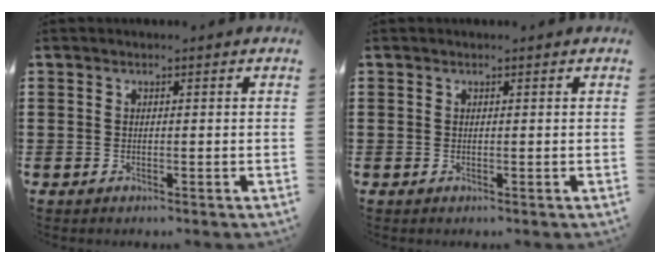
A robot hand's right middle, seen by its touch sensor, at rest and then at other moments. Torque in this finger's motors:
{"motor_torque": [0.00, 0.00, 0.00, 0.00]}